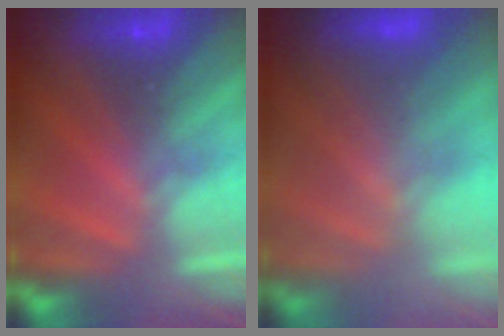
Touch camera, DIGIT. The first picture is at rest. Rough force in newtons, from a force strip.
{"total": 4.4}